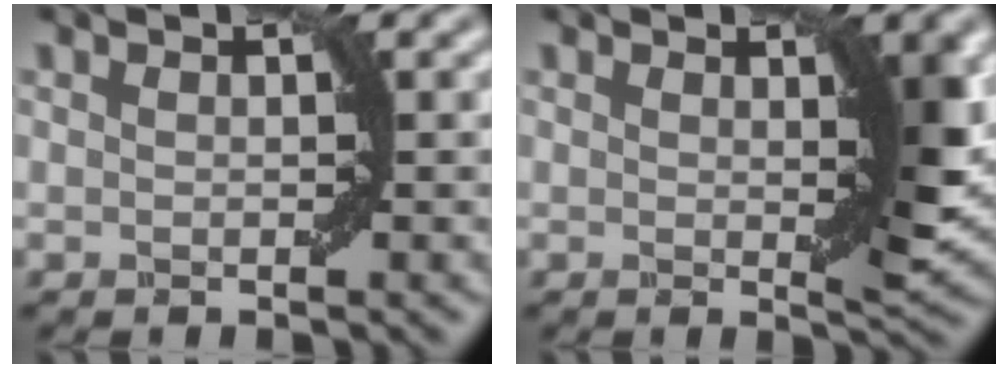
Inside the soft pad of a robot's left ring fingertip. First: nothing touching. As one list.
[{"total": 3.3, "force": [0.8, 0.6, 3.2], "torque": [-0.039, -0.009, 0.013]}]